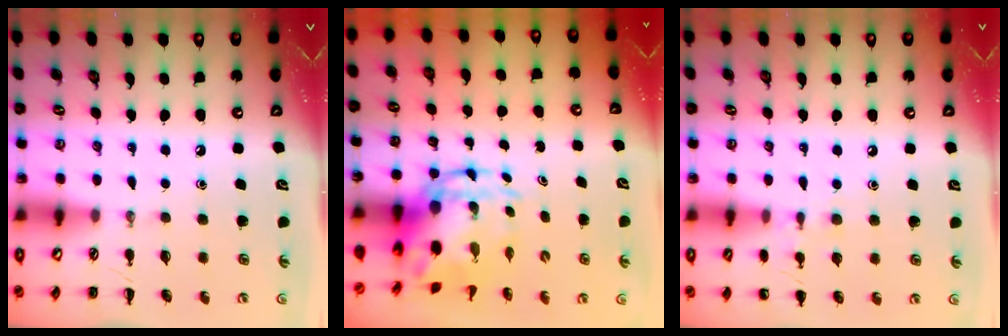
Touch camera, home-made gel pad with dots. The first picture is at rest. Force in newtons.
{"total": 7.4, "press": 7.2, "slide": 1.9}
{"total": 5.5, "press": 5.3, "slide": 1.6}